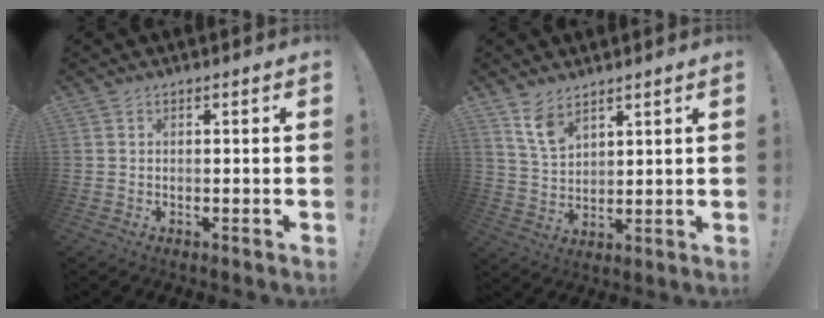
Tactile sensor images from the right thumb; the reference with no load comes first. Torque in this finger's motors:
{"motor_torque": [0.67, 0.14, 0.19, -0.28, 0.00]}